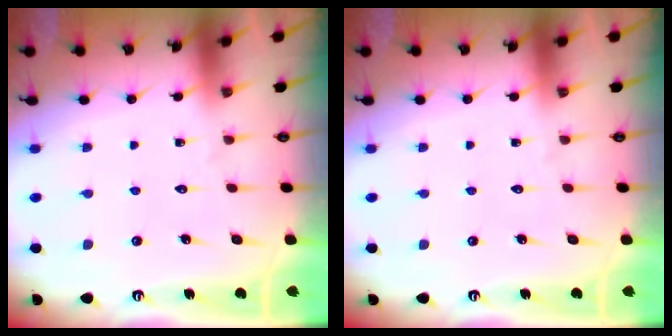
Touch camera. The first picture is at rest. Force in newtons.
{"total": 0.0}